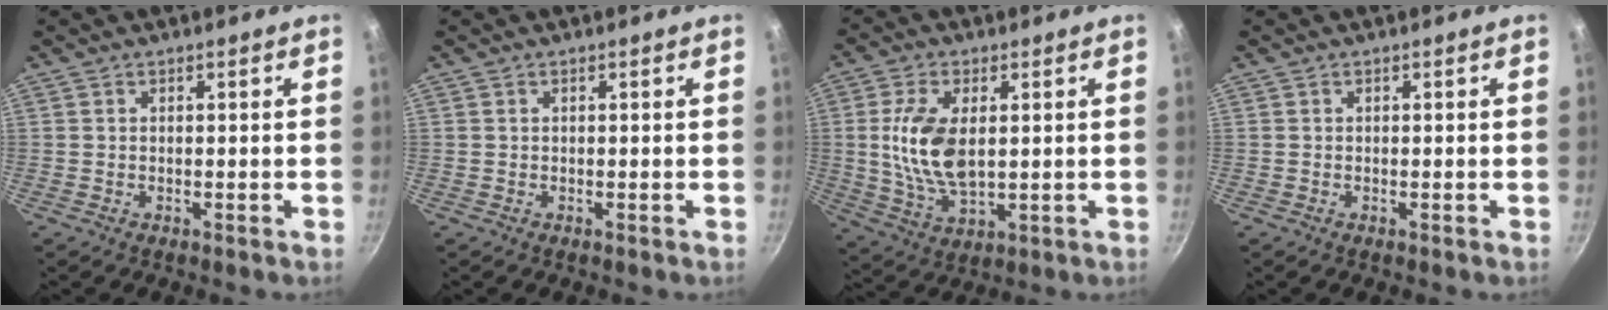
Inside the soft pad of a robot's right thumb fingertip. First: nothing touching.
{"total": 0.0}
{"total": 12.2, "force": [1.4, 6.5, 10.3], "torque": [-0.197, -0.007, 0.031]}
{"total": 0.0}